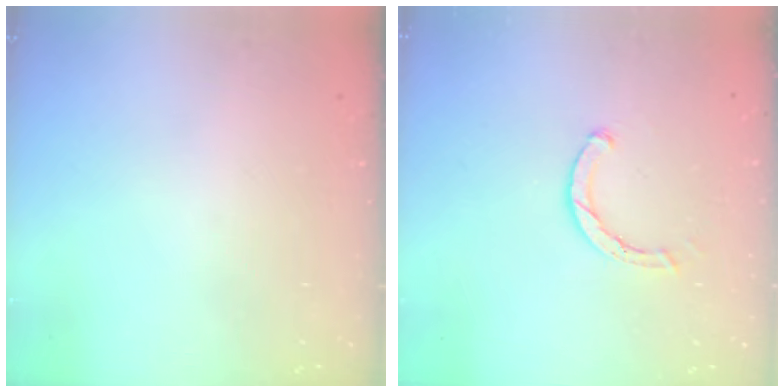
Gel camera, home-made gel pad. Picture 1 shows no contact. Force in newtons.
{"total": 2.0, "press": 2.0, "slide": 0.2}